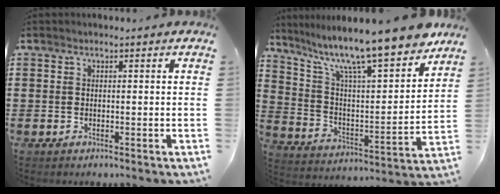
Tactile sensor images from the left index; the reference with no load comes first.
{"total": 12.4, "force": [10.5, 1.0, 6.5], "torque": [-0.151, -0.078, 0.174]}